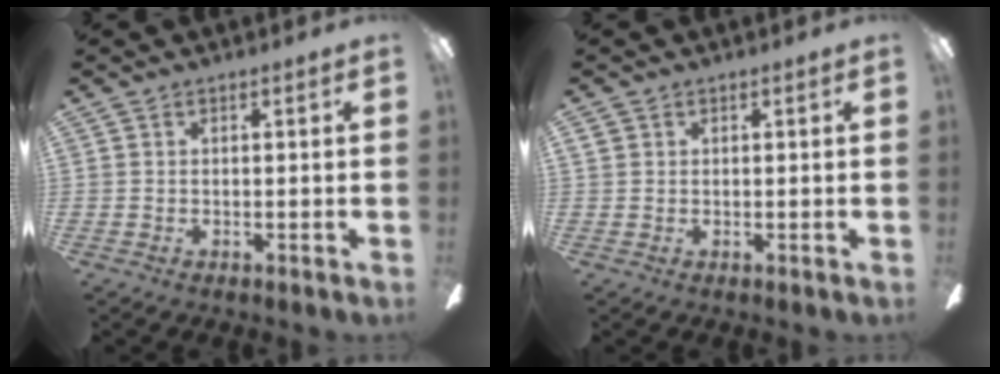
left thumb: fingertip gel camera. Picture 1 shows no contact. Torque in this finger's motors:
{"motor_torque": [-0.09, -0.20, 0.25, 0.06, 0.00]}